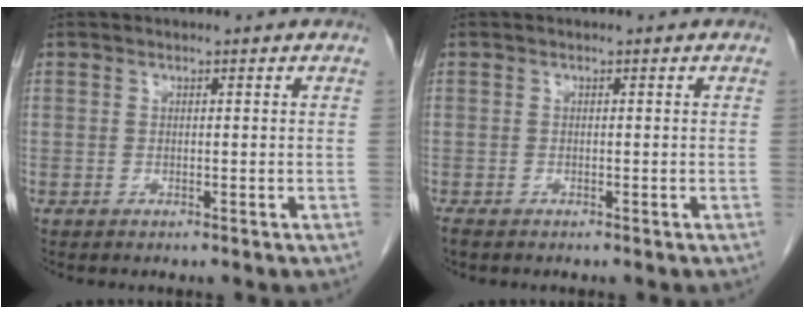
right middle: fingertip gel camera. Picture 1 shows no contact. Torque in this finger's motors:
{"motor_torque": [0.35, -0.17, 0.00, 0.02]}